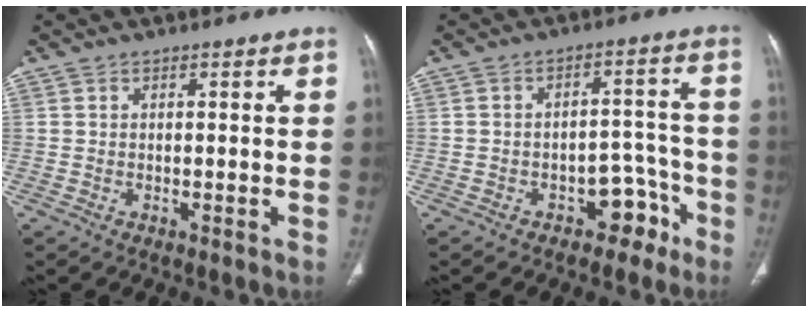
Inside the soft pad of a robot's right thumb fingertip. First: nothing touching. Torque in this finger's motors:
{"motor_torque": [4.74, 0.27, 0.90, -1.86, 0.38]}